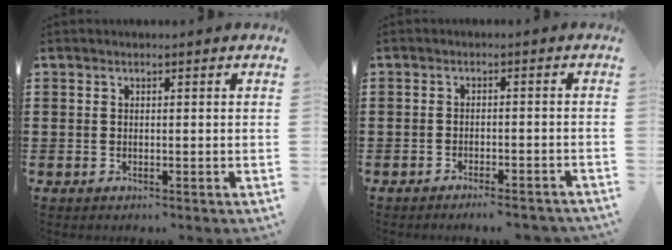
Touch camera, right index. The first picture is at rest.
{"total": 2.2, "force": [-2.1, -0.2, 0.7], "torque": [-0.012, -0.001, -0.041]}